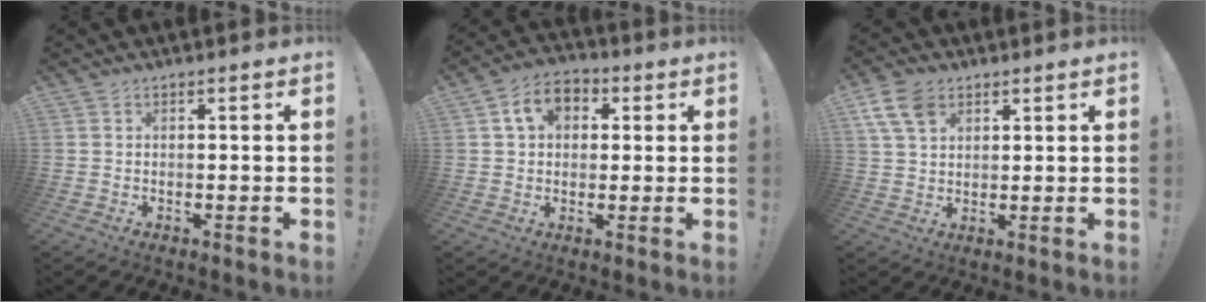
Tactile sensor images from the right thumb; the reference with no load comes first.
{"total": 6.3, "force": [1.7, 5.2, 3.2], "torque": [-0.040, 0.003, 0.030]}
{"total": 8.9, "force": [4.5, 5.8, 5.0], "torque": [-0.098, -0.007, 0.089]}